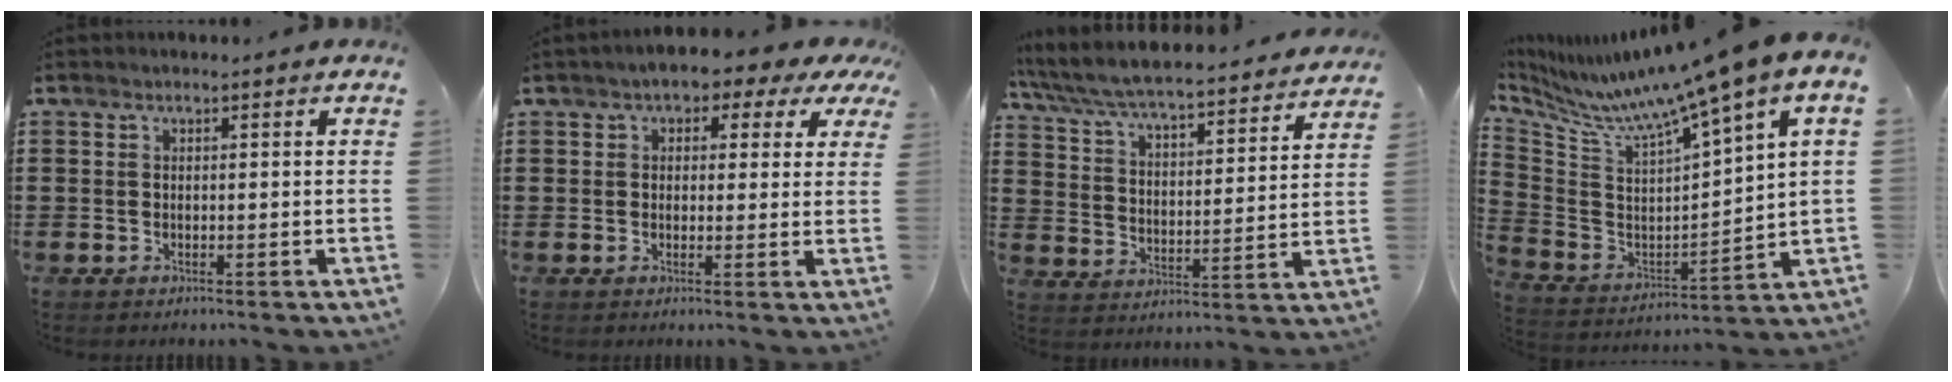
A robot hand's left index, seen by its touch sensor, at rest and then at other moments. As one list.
[{"total": 3.0, "force": [1.9, 1.7, 1.6], "torque": [-0.036, -0.002, 0.027]}, {"total": 5.8, "force": [5.6, 0.1, 1.7], "torque": [-0.060, -0.045, 0.090]}, {"total": 9.0, "force": [7.3, -1.6, 5.0], "torque": [-0.128, -0.072, 0.106]}]